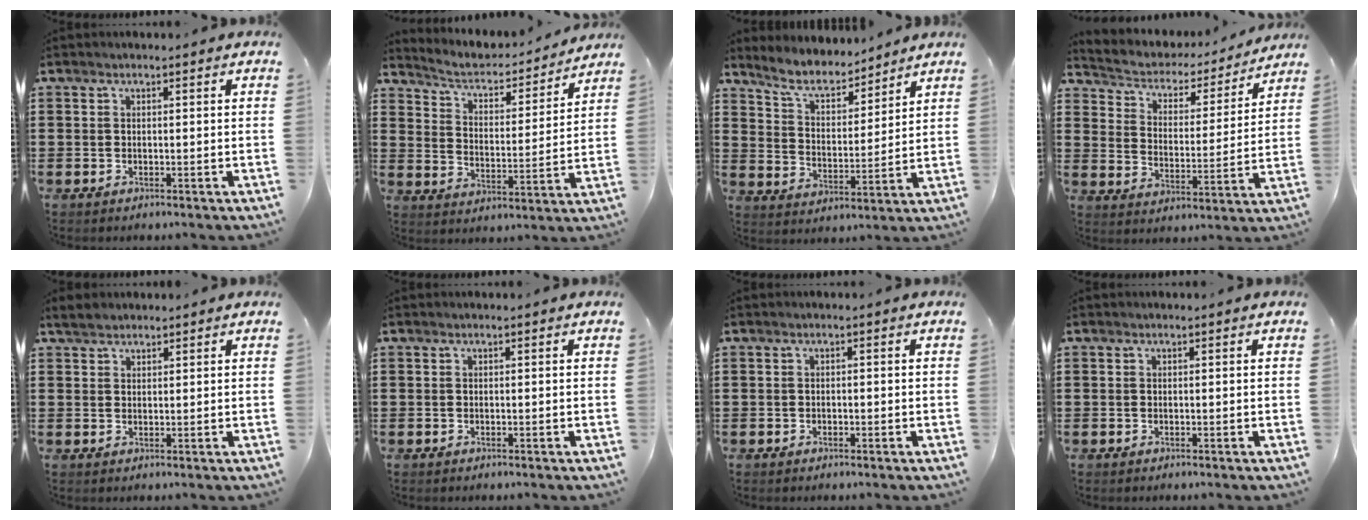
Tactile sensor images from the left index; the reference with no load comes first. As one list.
[{"total": 3.6, "force": [3.3, 0.9, 1.3], "torque": [-0.046, -0.029, 0.046]}, {"total": 6.5, "force": [5.8, 1.5, 2.6], "torque": [-0.075, -0.032, 0.101]}, {"total": 2.8, "force": [2.5, 1.2, 0.3], "torque": [-0.027, -0.025, 0.033]}, {"total": 1.9, "force": [1.7, 0.7, 0.5], "torque": [-0.016, 0.005, 0.034]}, {"total": 0.0}, {"total": 0.5, "force": [-0.4, 0.2, 0.3], "torque": [-0.008, -0.002, -0.007]}, {"total": 0.0}]